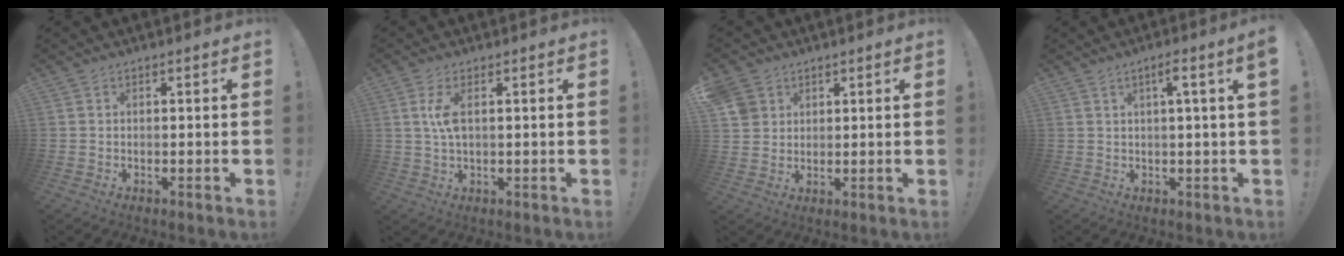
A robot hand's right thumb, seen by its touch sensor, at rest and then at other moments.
{"total": 5.3, "force": [0.9, 2.0, 4.8], "torque": [-0.097, -0.005, 0.010]}
{"total": 5.3, "force": [2.8, 4.3, 1.1], "torque": [-0.018, -0.009, 0.057]}
{"total": 4.2, "force": [1.3, -0.6, 3.9], "torque": [-0.059, -0.007, 0.013]}